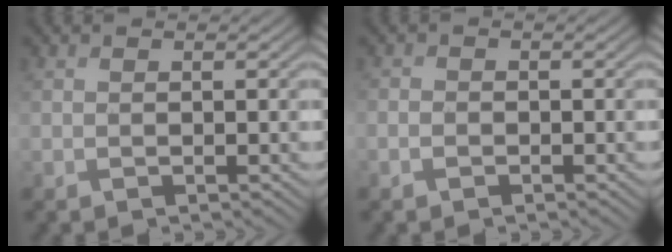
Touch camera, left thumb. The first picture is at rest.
{"total": 0.8, "force": [-0.4, 0.6, 0.4], "torque": [-0.007, 0.001, -0.008]}